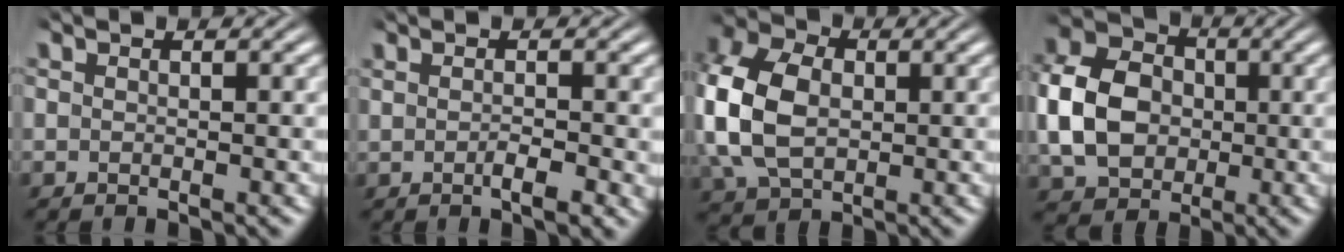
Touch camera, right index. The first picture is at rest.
{"total": 2.0, "force": [0.0, 0.5, 1.9], "torque": [-0.026, 0.010, -0.008]}
{"total": 8.6, "force": [0.2, 6.7, 5.3], "torque": [-0.140, -0.016, 0.013]}
{"total": 9.2, "force": [-0.2, 7.6, 5.1], "torque": [-0.104, -0.016, 0.001]}